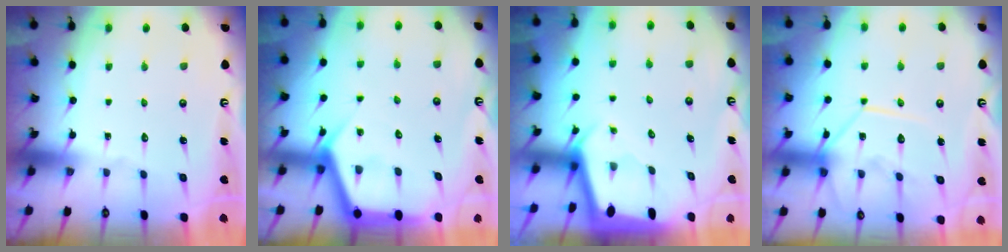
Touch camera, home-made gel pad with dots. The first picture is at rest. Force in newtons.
{"total": 6.2, "press": 6.2, "slide": 0.7}
{"total": 1.9, "press": 1.9, "slide": 0.1}
{"total": 12.6, "press": 12.6, "slide": 1.5}